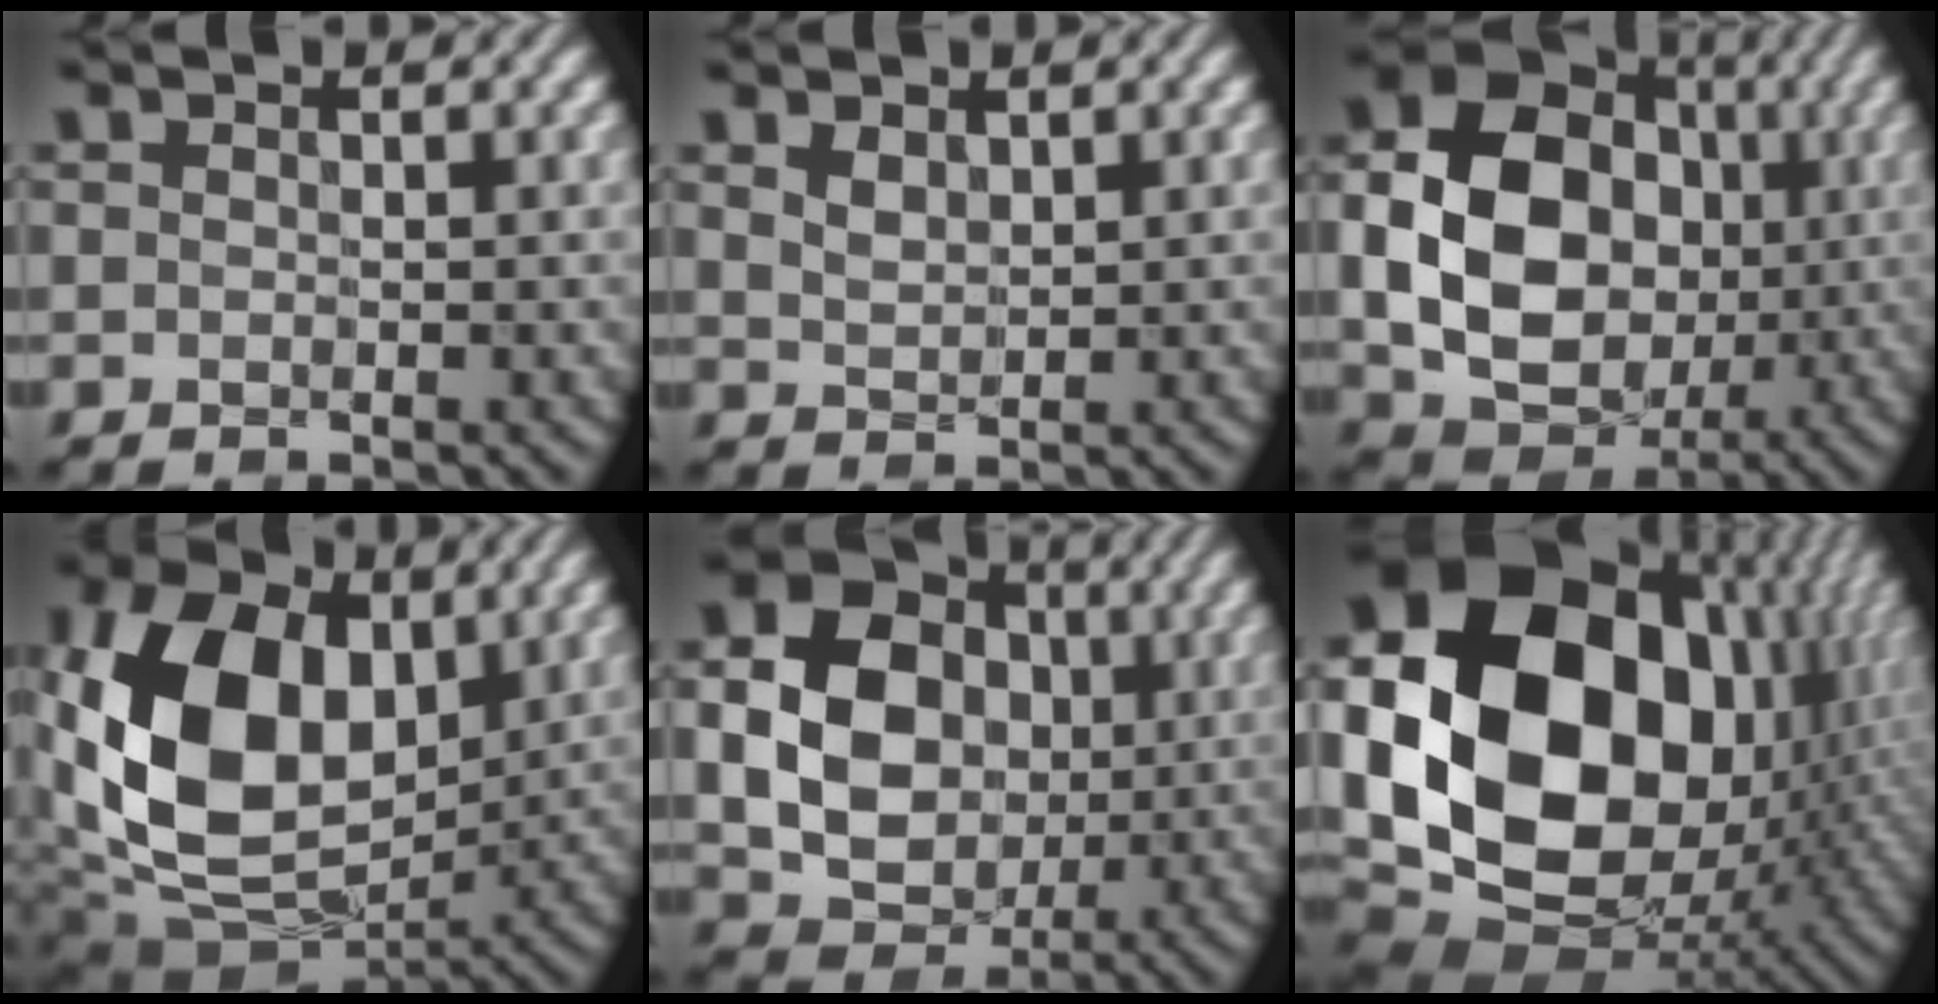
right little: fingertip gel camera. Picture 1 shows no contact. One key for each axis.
{"total": 1.7, "fx": 0.9, "fy": 1.1, "fz": 1.0, "tx": -0.026, "ty": -0.002, "tz": 0.019}
{"total": 14.0, "fx": -0.8, "fy": 10.8, "fz": 8.8, "tx": -0.184, "ty": -0.017, "tz": -0.009}
{"total": 13.3, "fx": 1.1, "fy": 9.2, "fz": 9.5, "tx": -0.201, "ty": -0.005, "tz": 0.018}
{"total": 13.0, "fx": 0.2, "fy": 10.9, "fz": 7.1, "tx": -0.161, "ty": -0.005, "tz": 0.008}
{"total": 22.5, "fx": 1.7, "fy": 16.6, "fz": 15.2, "tx": -0.353, "ty": -0.012, "tz": 0.062}